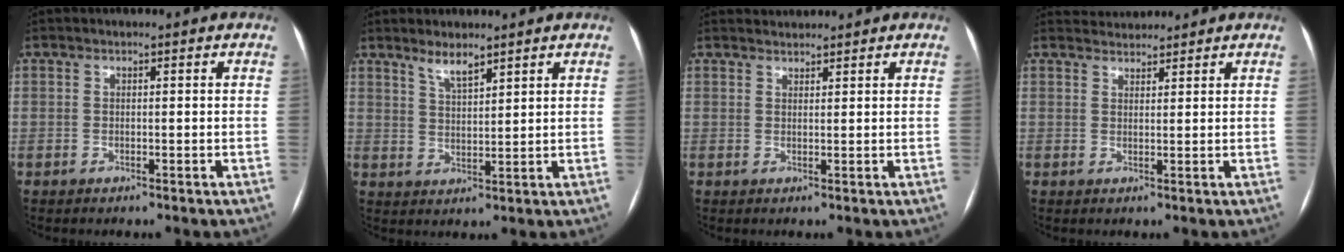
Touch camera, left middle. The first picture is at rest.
{"total": 3.7, "force": [3.0, 0.6, 2.0], "torque": [-0.040, -0.004, 0.059]}
{"total": 2.3, "force": [2.3, 0.4, -0.2], "torque": [0.000, 0.020, 0.041]}
{"total": 3.3, "force": [3.2, 0.5, -0.2], "torque": [-0.001, 0.022, 0.056]}